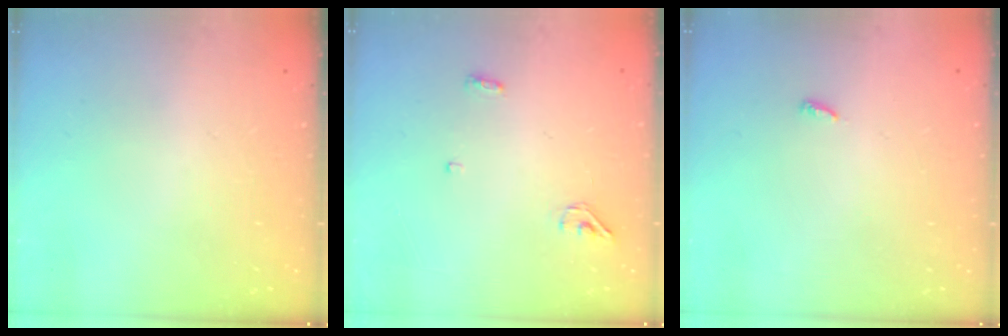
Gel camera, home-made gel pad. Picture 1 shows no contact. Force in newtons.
{"total": 3.2, "press": 3.0, "slide": 1.2}
{"total": 2.5, "press": 2.5, "slide": 0.2}